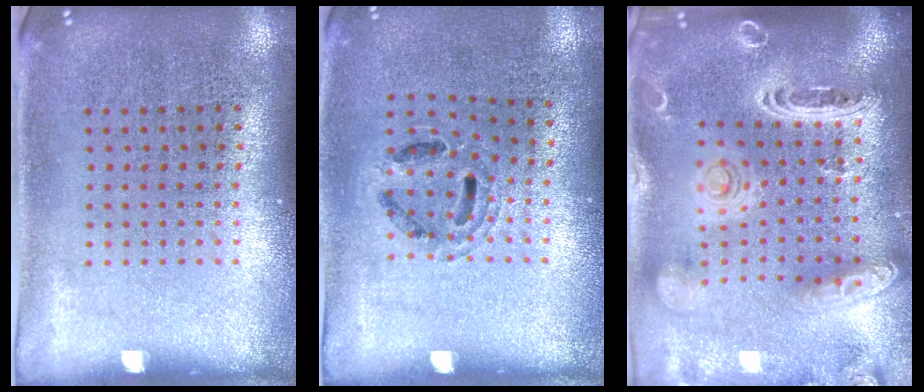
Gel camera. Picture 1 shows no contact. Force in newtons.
{"total": 0.8, "press": 0.8, "slide": 0.2}
{"total": 3.6, "press": 2.9, "slide": 2.2}